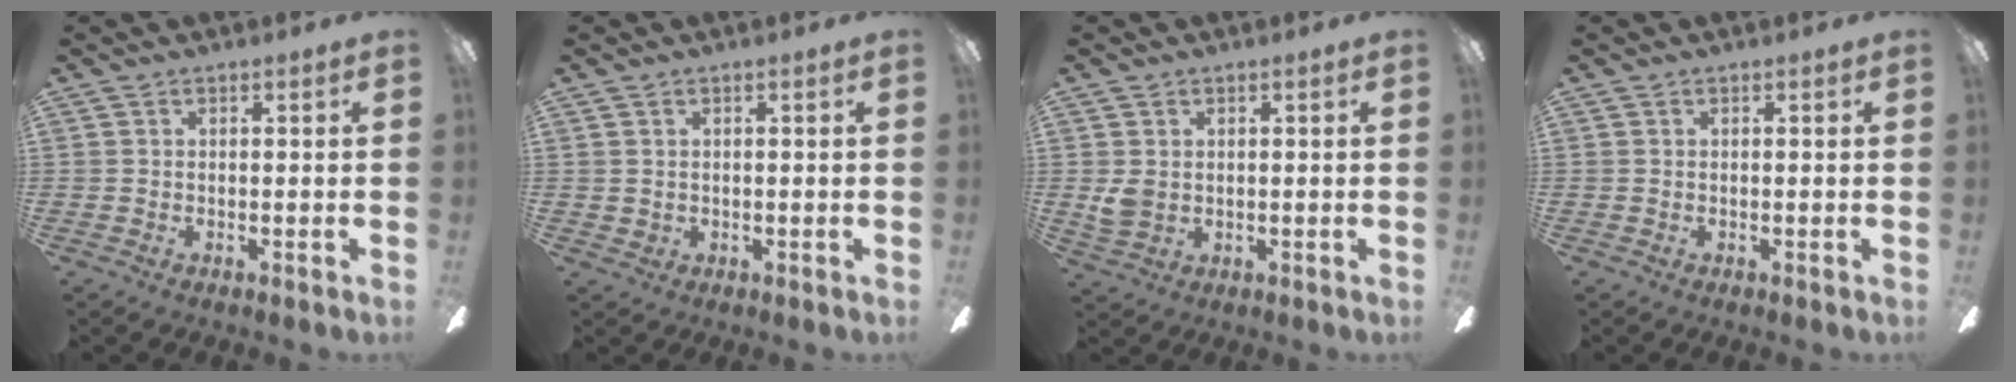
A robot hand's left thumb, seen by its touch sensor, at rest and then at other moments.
{"total": 1.3, "force": [0.8, 1.0, 0.2], "torque": [-0.006, 0.004, 0.013]}
{"total": 3.7, "force": [1.1, 2.9, 2.0], "torque": [-0.038, 0.000, 0.019]}
{"total": 0.0}